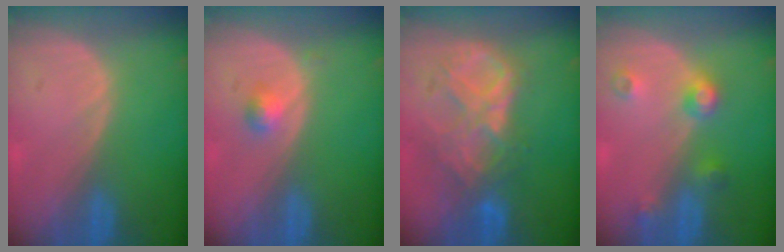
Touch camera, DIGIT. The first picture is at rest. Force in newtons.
{"total": 2.0, "press": 1.8, "slide": 0.8}
{"total": 9.0, "press": 7.8, "slide": 4.5}
{"total": 4.5, "press": 4.0, "slide": 2.0}